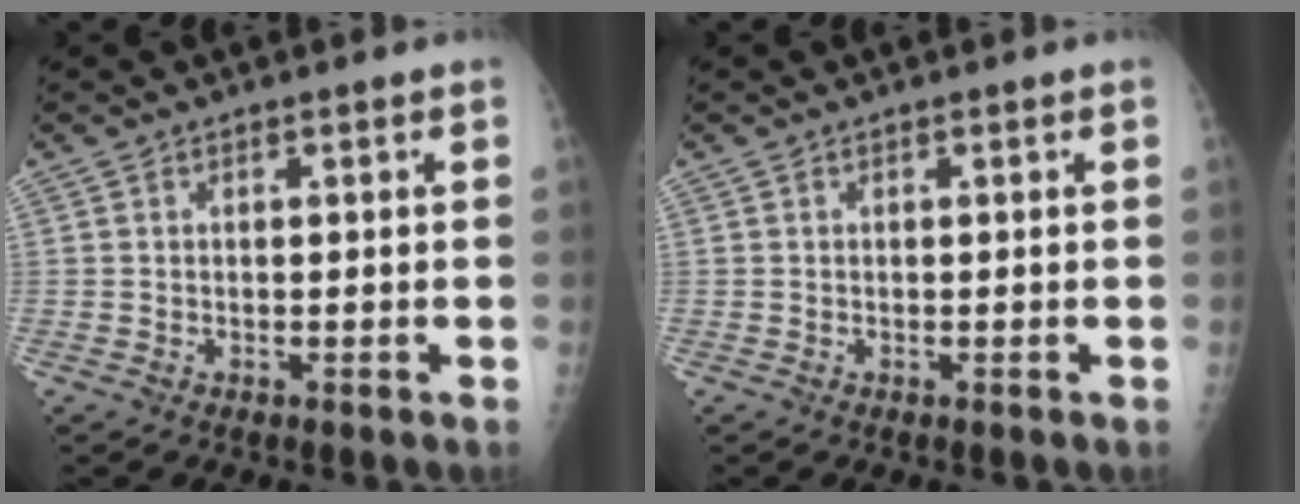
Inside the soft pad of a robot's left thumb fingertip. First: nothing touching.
{"total": 0.0}